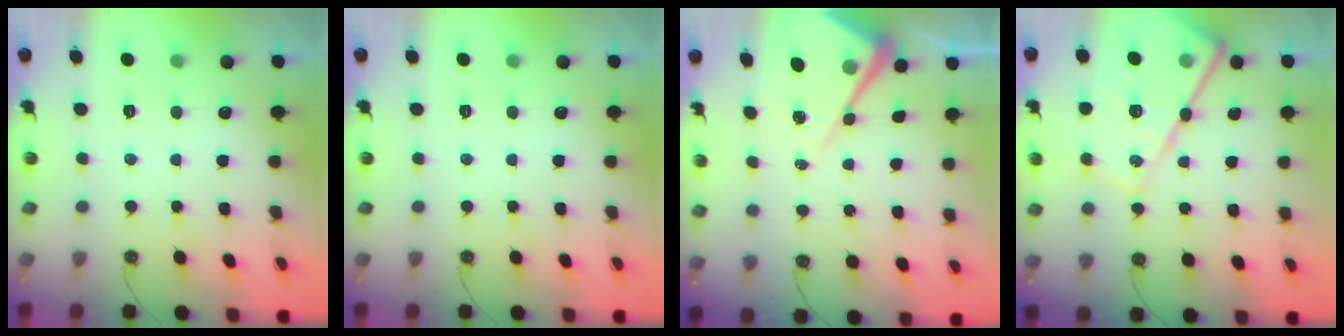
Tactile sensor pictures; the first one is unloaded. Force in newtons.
{"total": 0.0}
{"total": 10.6, "press": 10.6, "slide": 0.9}
{"total": 18.9, "press": 18.8, "slide": 1.8}